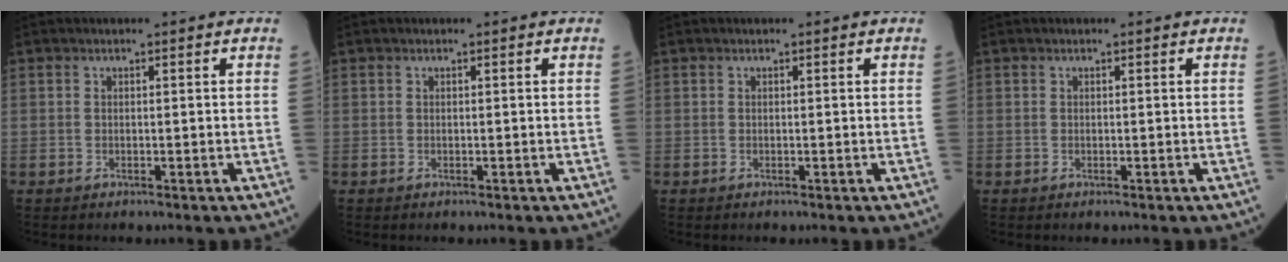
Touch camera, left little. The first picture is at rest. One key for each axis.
{"total": 0.0}
{"total": 0.0}
{"total": 0.0}